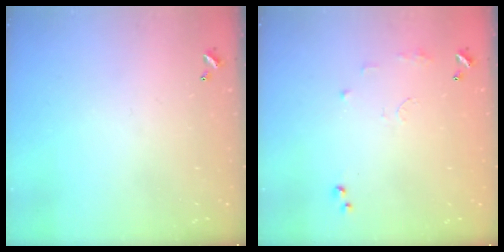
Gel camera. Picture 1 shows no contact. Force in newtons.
{"total": 8.3, "press": 8.3, "slide": 0.8}